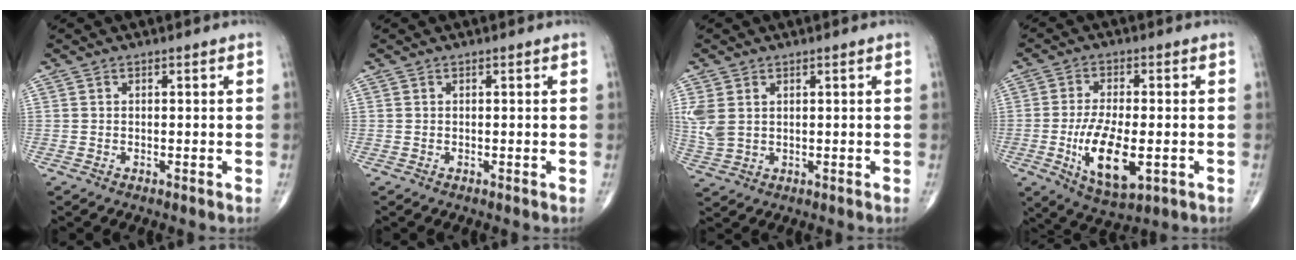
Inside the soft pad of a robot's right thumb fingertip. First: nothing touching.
{"total": 0.0}
{"total": 5.3, "force": [1.3, 3.6, 3.6], "torque": [-0.096, 0.002, 0.036]}
{"total": 12.5, "force": [-2.9, 5.4, 10.9], "torque": [-0.194, -0.009, -0.042]}